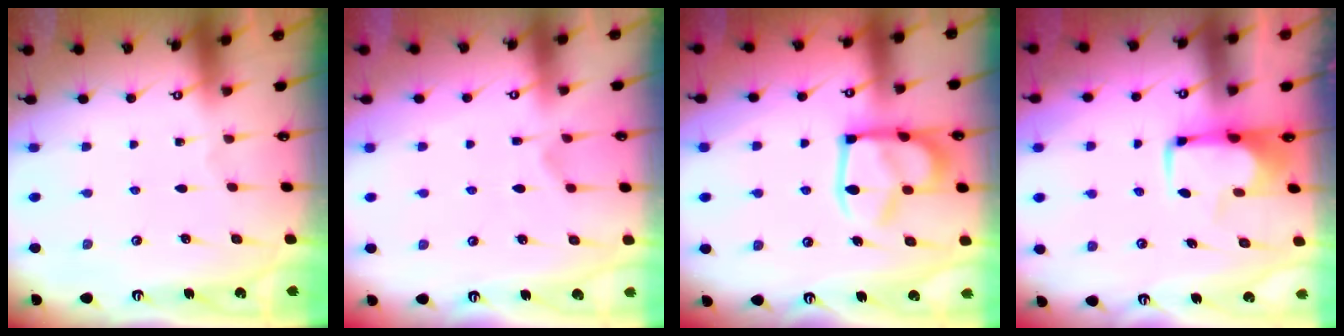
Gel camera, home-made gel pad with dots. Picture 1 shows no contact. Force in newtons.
{"total": 1.7, "press": 1.0, "slide": 1.4}
{"total": 15.8, "press": 15.7, "slide": 1.9}
{"total": 1.7, "press": 1.6, "slide": 0.5}